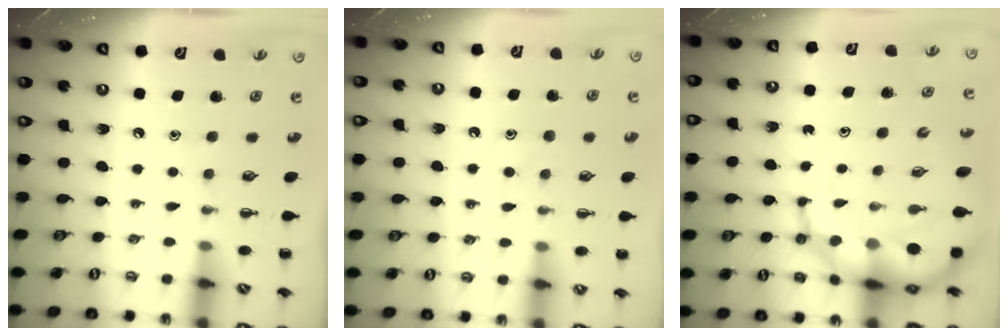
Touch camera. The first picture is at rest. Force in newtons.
{"total": 7.7, "press": 7.6, "slide": 1.1}
{"total": 13.6, "press": 13.2, "slide": 3.6}